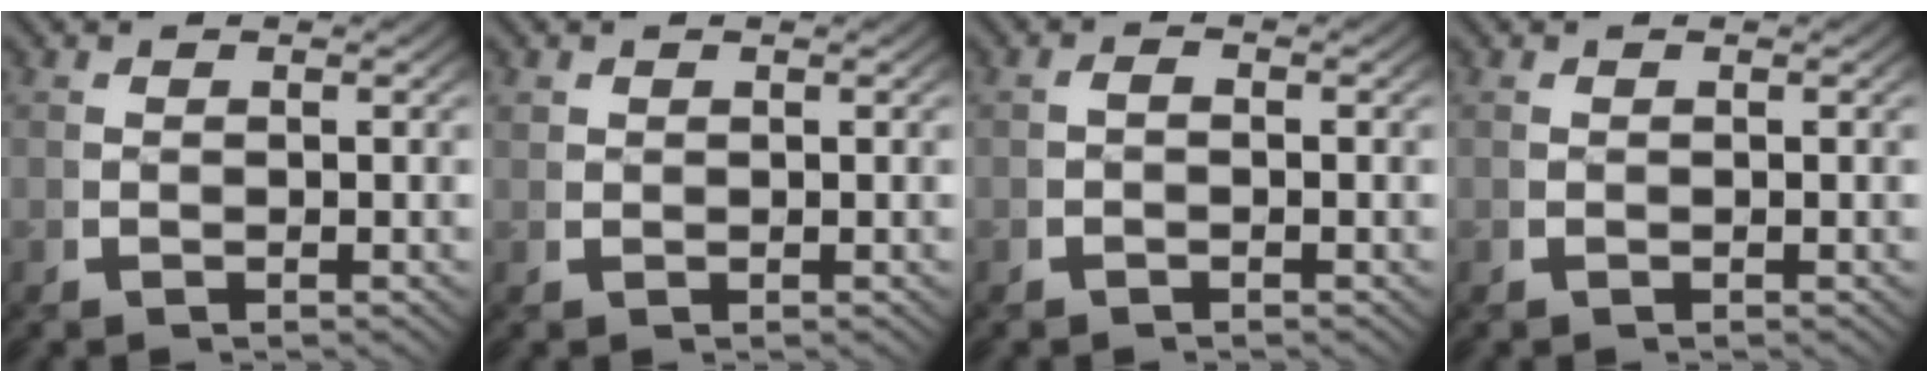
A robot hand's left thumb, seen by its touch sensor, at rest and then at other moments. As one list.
[{"total": 0.8, "force": [0.7, 0.4, 0.1], "torque": [-0.005, -0.004, 0.018]}, {"total": 0.7, "force": [-0.4, 0.3, 0.5], "torque": [-0.010, 0.000, -0.008]}, {"total": 0.0}]